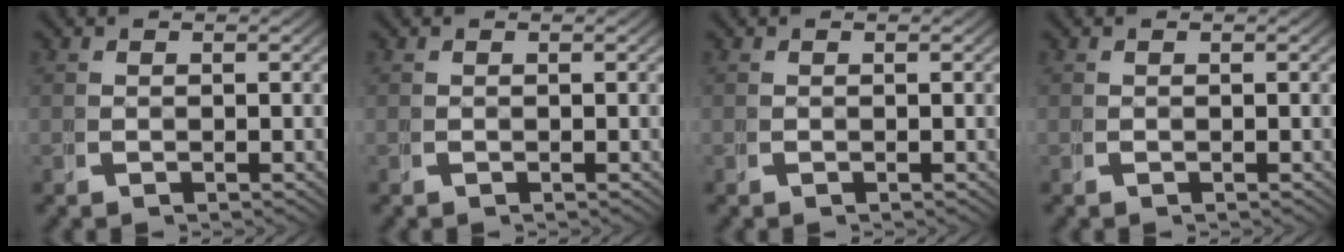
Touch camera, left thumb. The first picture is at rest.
{"total": 0.0}
{"total": 0.0}
{"total": 0.0}